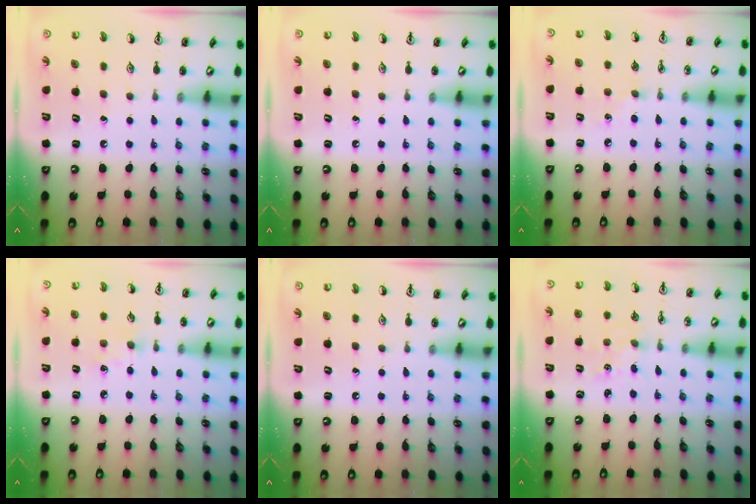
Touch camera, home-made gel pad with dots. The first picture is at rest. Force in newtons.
{"total": 0.0}
{"total": 2.7, "press": 2.7, "slide": 0.4}
{"total": 2.2, "press": 2.2, "slide": 0.4}
{"total": 0.0}
{"total": 2.1, "press": 2.1, "slide": 0.3}